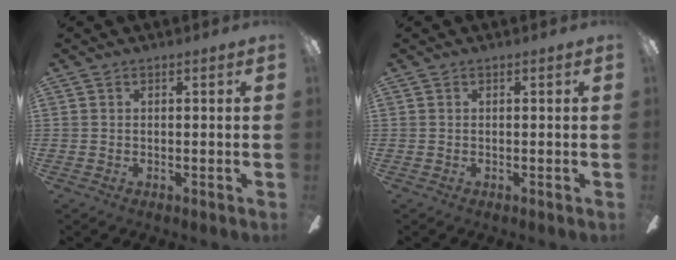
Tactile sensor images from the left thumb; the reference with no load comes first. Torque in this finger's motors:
{"motor_torque": [0.01, 0.01, -0.01, 0.01, 0.00]}